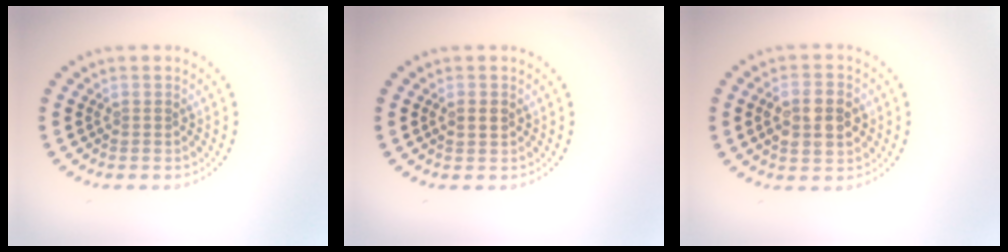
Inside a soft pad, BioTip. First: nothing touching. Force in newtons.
{"total": 1.9, "press": 1.9, "slide": 0.2}
{"total": 4.3, "press": 4.3, "slide": 0.4}